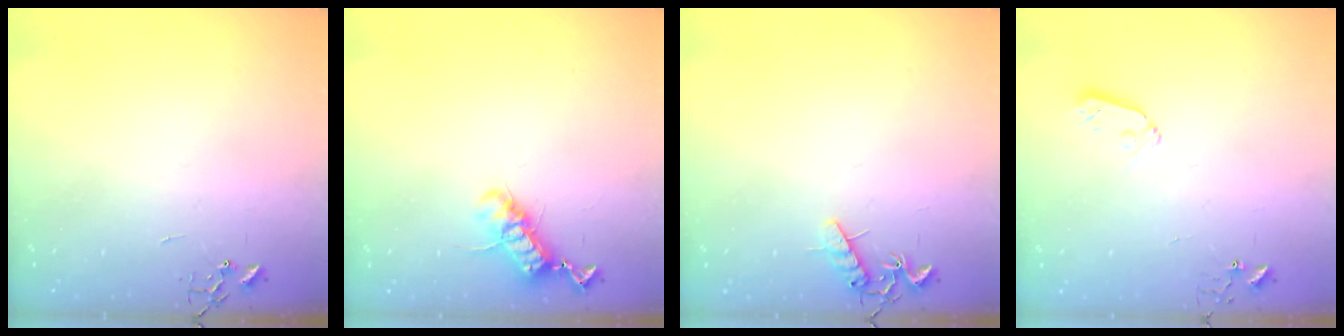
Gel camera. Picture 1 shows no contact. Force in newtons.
{"total": 11.7, "press": 11.7, "slide": 0.9}
{"total": 8.0, "press": 8.0, "slide": 0.4}
{"total": 4.7, "press": 4.6, "slide": 0.9}